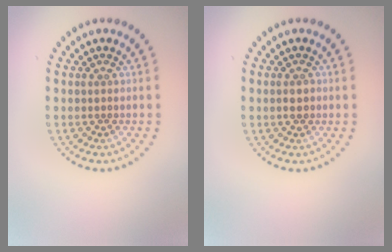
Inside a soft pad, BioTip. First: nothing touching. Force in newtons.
{"total": 1.1, "press": 1.0, "slide": 0.2}